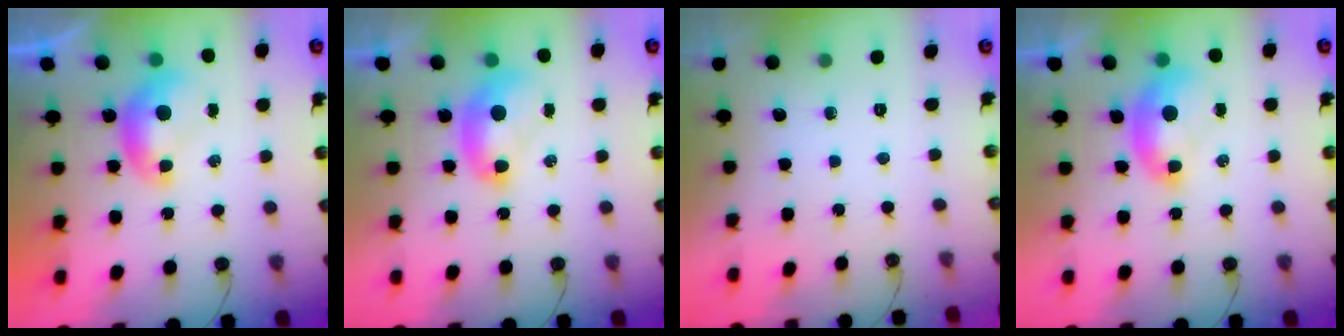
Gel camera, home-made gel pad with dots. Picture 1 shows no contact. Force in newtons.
{"total": 2.0, "press": 2.0, "slide": 0.2}
{"total": 0.0}
{"total": 1.8, "press": 1.7, "slide": 0.6}